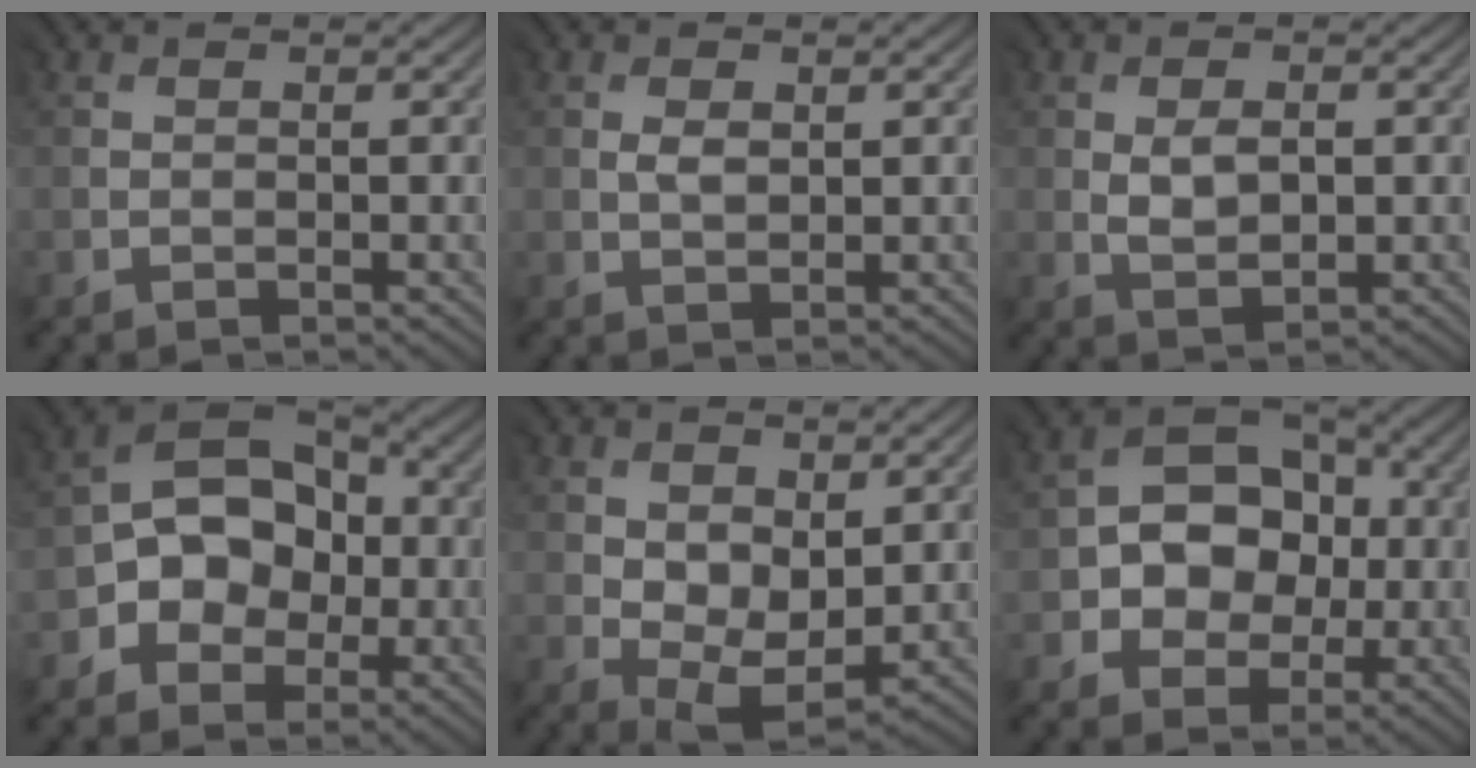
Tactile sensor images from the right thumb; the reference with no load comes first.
{"total": 1.4, "force": [0.8, 1.0, 0.6], "torque": [-0.018, -0.002, 0.020]}
{"total": 2.7, "force": [0.6, 1.8, 2.0], "torque": [-0.041, -0.003, 0.017]}
{"total": 8.5, "force": [-1.8, 6.8, 4.8], "torque": [-0.070, 0.008, -0.042]}
{"total": 7.1, "force": [1.1, 5.1, 4.8], "torque": [-0.110, -0.013, 0.029]}
{"total": 8.0, "force": [-0.6, 6.7, 4.4], "torque": [-0.063, 0.009, -0.028]}